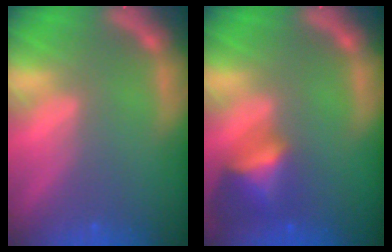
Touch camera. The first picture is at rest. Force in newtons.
{"total": 4.5}